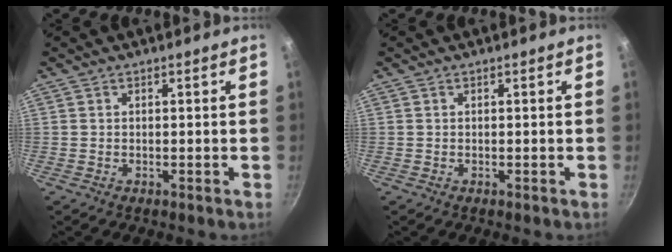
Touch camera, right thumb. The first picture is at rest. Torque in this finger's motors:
{"motor_torque": [-0.26, 0.09, 0.08, -0.04, 0.00]}